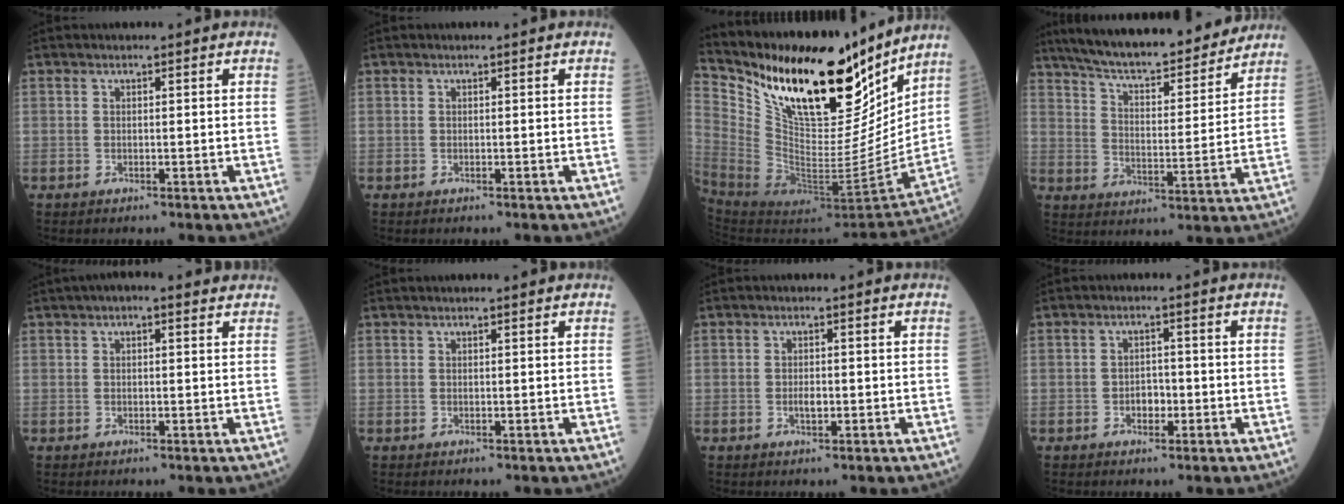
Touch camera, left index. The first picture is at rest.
{"total": 0.0}
{"total": 27.2, "force": [20.6, 8.7, 15.6], "torque": [-0.291, -0.022, 0.345]}
{"total": 20.4, "force": [18.2, 3.2, 8.7], "torque": [-0.144, 0.005, 0.269]}
{"total": 4.2, "force": [2.8, 1.3, 2.8], "torque": [-0.040, 0.033, 0.037]}
{"total": 1.8, "force": [1.5, 0.2, 1.0], "torque": [-0.010, 0.021, 0.022]}
{"total": 1.5, "force": [-0.3, 0.7, 1.3], "torque": [-0.027, 0.000, -0.004]}
{"total": 2.3, "force": [-0.8, 1.6, 1.5], "torque": [-0.020, 0.006, -0.012]}